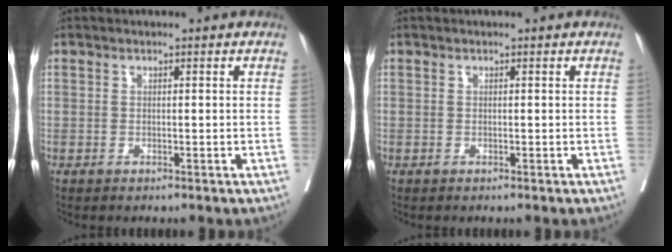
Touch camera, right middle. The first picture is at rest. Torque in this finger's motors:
{"motor_torque": [0.00, 0.00, 0.00, -0.01]}